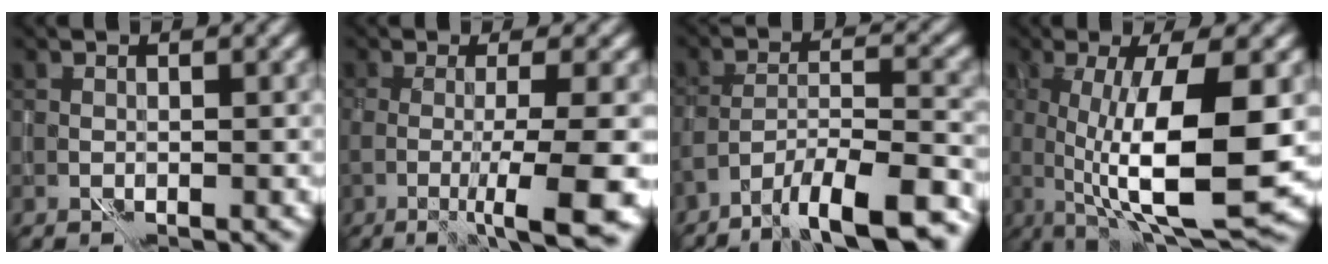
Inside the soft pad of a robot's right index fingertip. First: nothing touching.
{"total": 8.4, "force": [-2.7, 1.6, 7.8], "torque": [-0.101, -0.011, -0.042]}
{"total": 10.5, "force": [-8.1, 2.3, 6.3], "torque": [-0.102, 0.005, -0.132]}
{"total": 11.3, "force": [-0.6, 3.2, 10.8], "torque": [-0.171, -0.013, -0.005]}